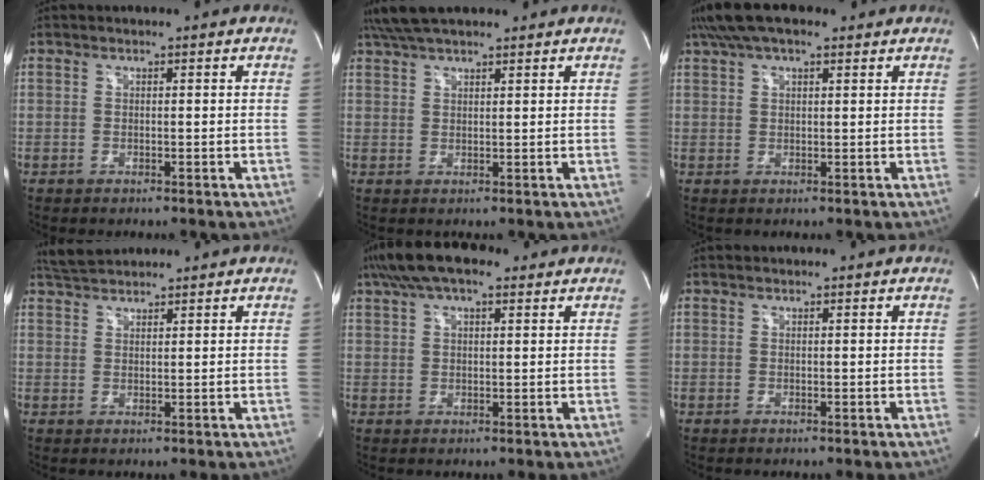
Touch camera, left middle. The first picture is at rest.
{"total": 7.6, "force": [6.3, 1.7, 3.8], "torque": [-0.069, 0.036, 0.114]}
{"total": 7.9, "force": [5.5, 2.7, 5.0], "torque": [-0.098, 0.036, 0.096]}
{"total": 3.7, "force": [3.6, 0.5, 0.7], "torque": [-0.027, 0.022, 0.073]}
{"total": 9.5, "force": [6.4, 3.3, 6.2], "torque": [-0.118, 0.035, 0.108]}
{"total": 0.0}